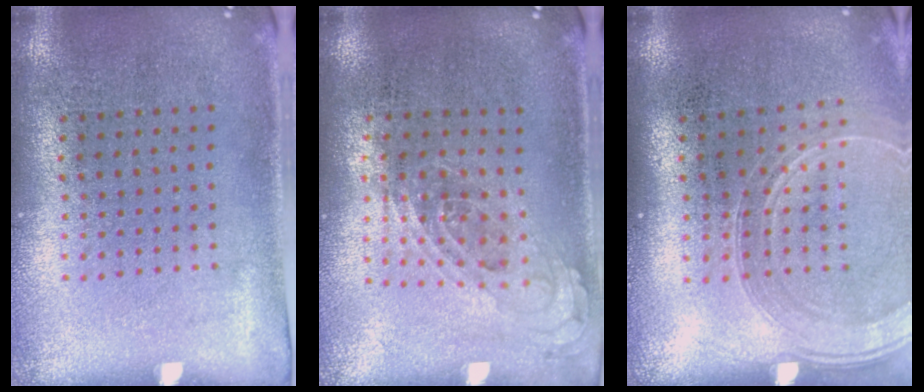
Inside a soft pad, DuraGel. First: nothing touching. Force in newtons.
{"total": 0.8, "press": 0.7, "slide": 0.3}
{"total": 1.6, "press": 1.5, "slide": 0.7}